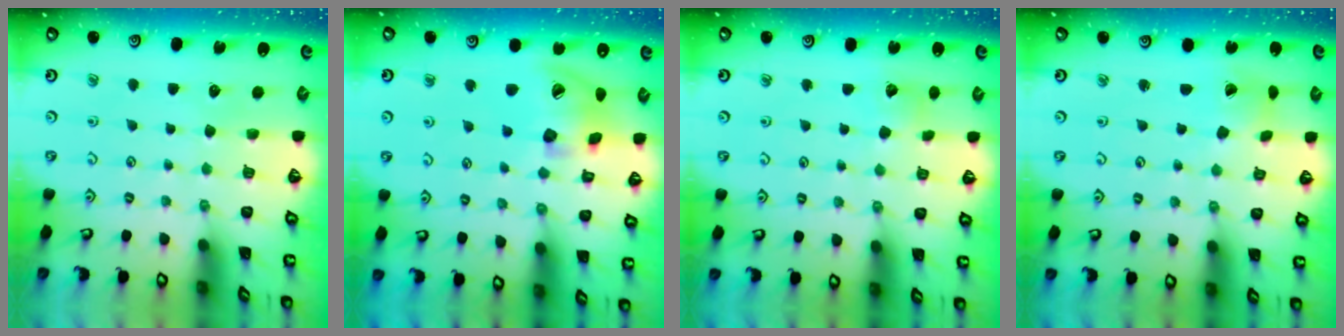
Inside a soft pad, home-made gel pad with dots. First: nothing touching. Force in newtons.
{"total": 15.6, "press": 15.5, "slide": 2.3}
{"total": 4.2, "press": 4.2, "slide": 0.2}
{"total": 1.8, "press": 1.8, "slide": 0.2}